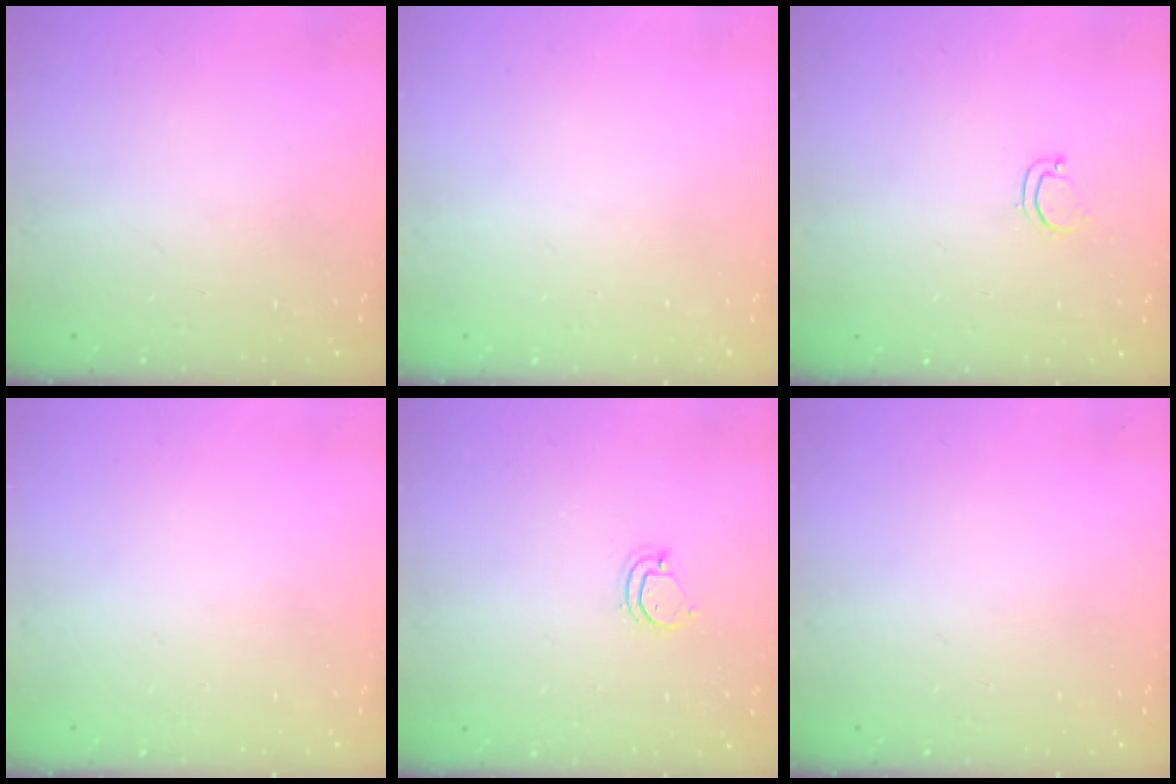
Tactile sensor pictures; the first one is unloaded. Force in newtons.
{"total": 0.0}
{"total": 2.8, "press": 2.8, "slide": 0.2}
{"total": 0.0}
{"total": 3.0, "press": 3.0, "slide": 0.2}
{"total": 0.0}